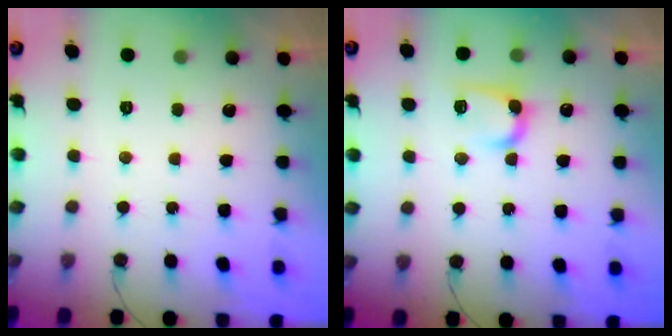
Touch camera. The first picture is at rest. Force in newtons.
{"total": 7.4, "press": 7.4, "slide": 0.3}